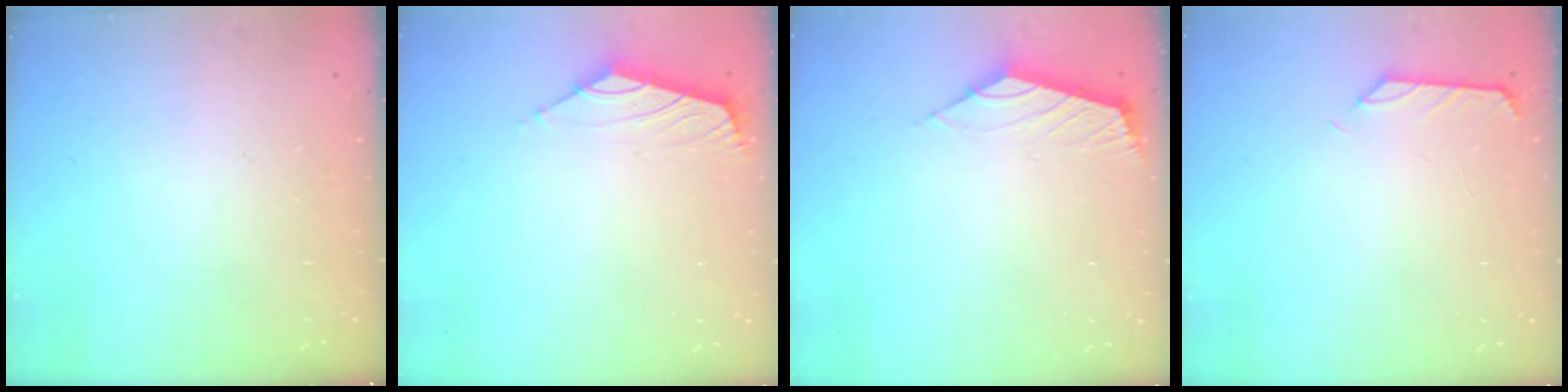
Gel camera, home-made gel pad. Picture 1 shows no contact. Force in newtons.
{"total": 1.6, "press": 1.4, "slide": 0.7}
{"total": 2.5, "press": 2.5, "slide": 0.6}
{"total": 0.6, "press": 0.3, "slide": 0.5}